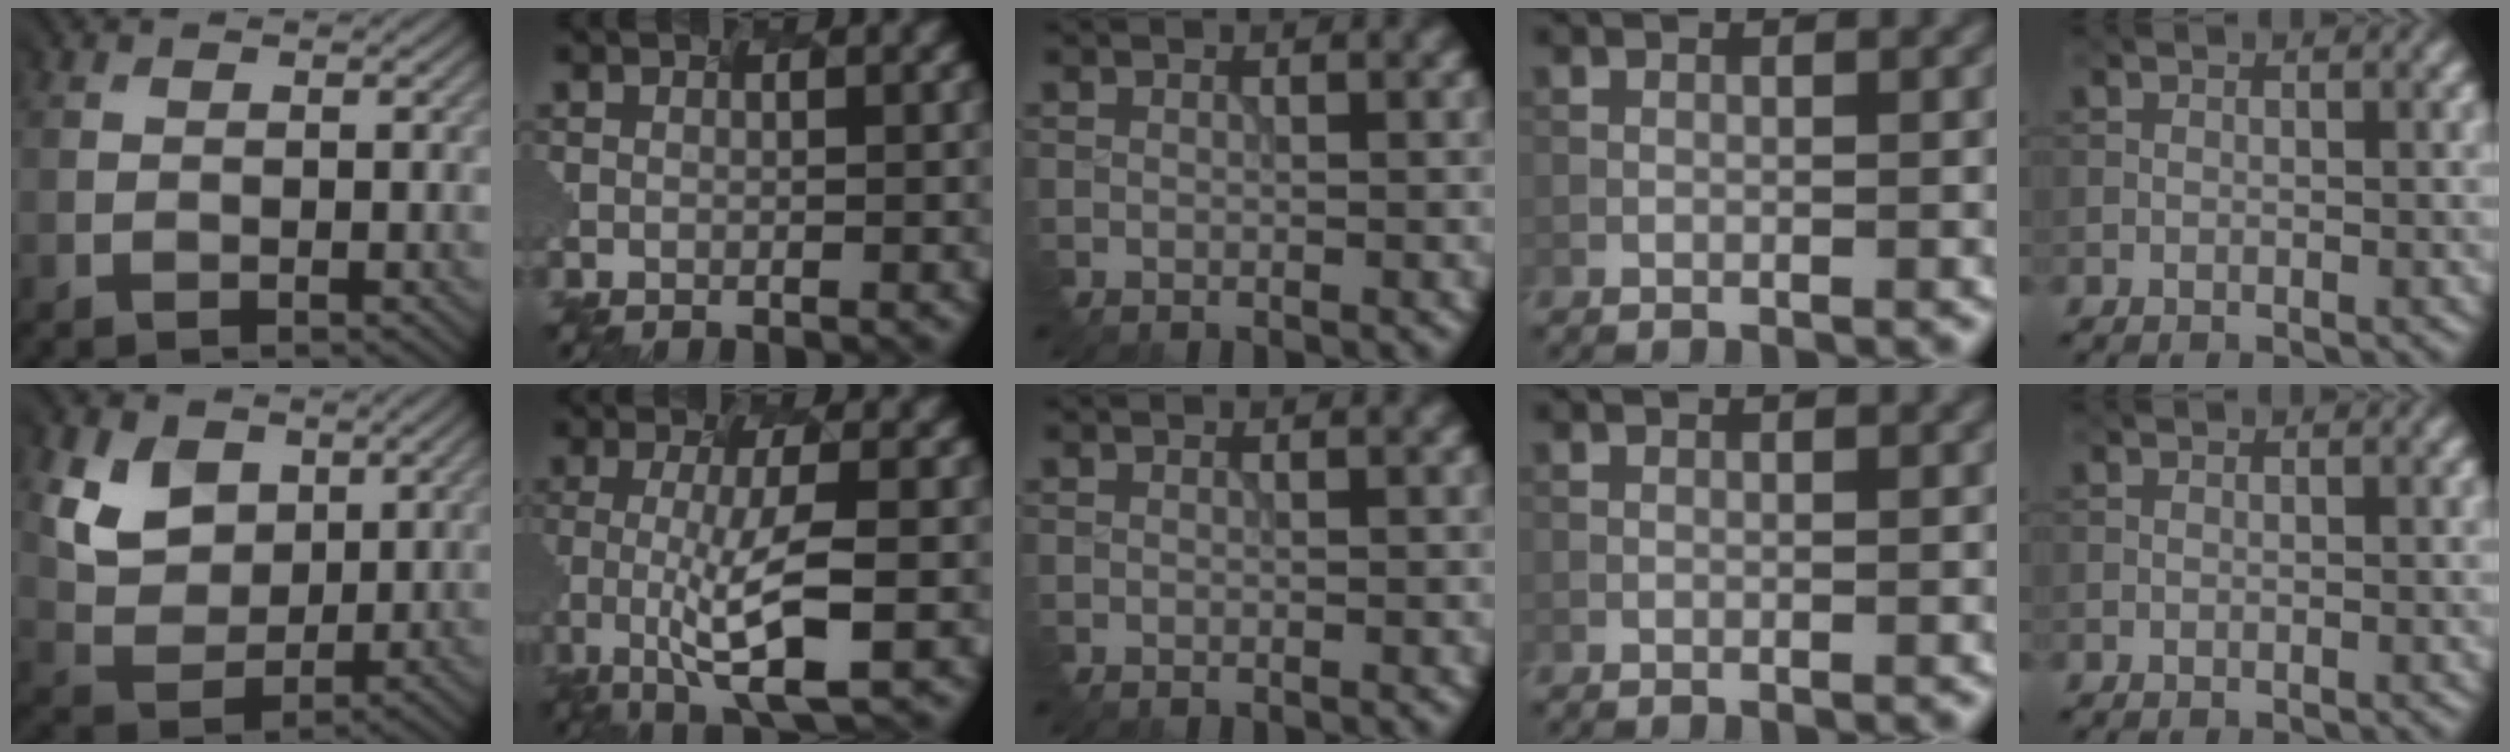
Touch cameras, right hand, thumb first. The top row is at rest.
{"thumb": {"total": 7.0, "force": [3.5, 5.4, 3.0], "torque": [-0.092, -0.007, 0.058]}, "index": {"total": 5.7, "force": [-2.5, 0.7, 5.1], "torque": [-0.107, -0.010, -0.017]}}